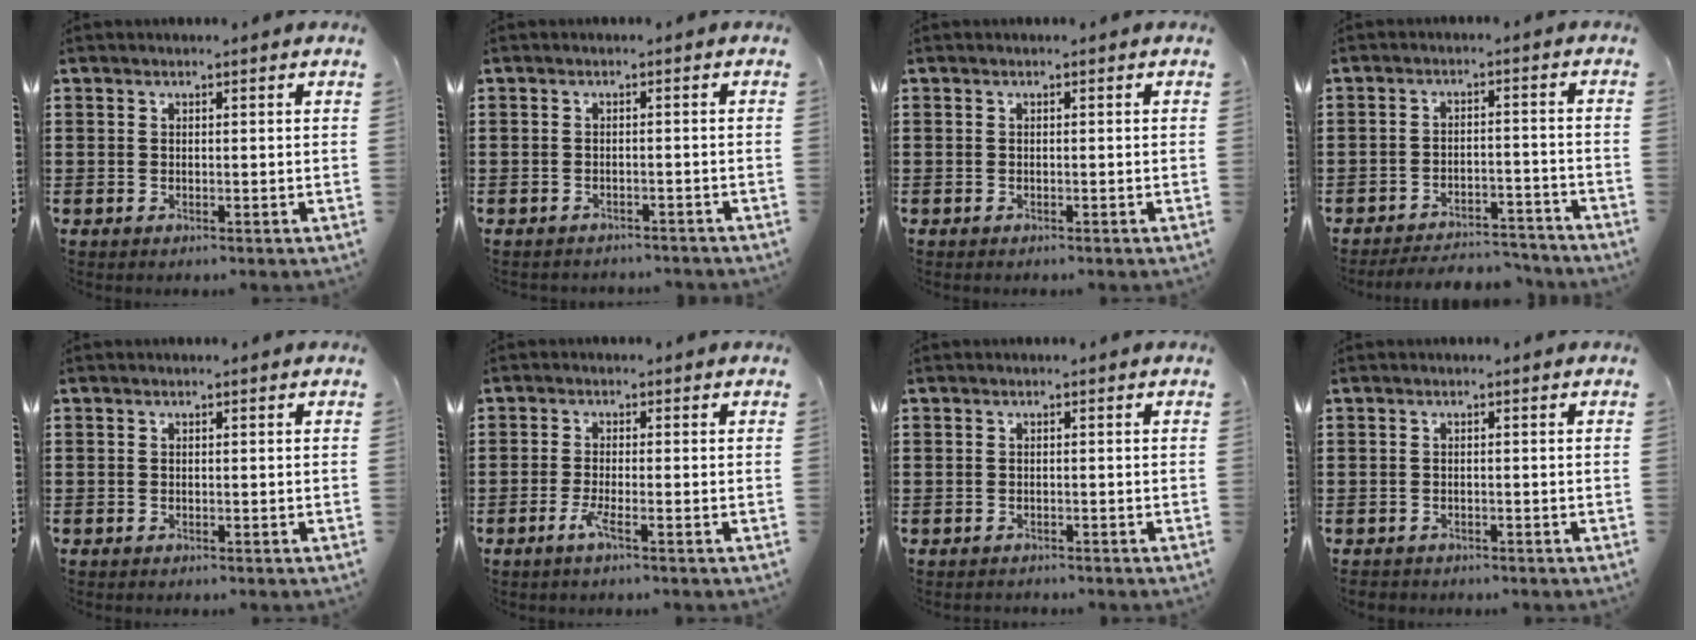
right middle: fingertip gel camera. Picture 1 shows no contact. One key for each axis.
{"total": 1.3, "fx": -1.3, "fy": 0.1, "fz": -0.1, "tx": -0.005, "ty": -0.001, "tz": -0.028}
{"total": 0.0}
{"total": 4.4, "fx": -4.4, "fy": 0.5, "fz": 0.3, "tx": -0.014, "ty": 0.003, "tz": -0.093}
{"total": 0.0}
{"total": 2.7, "fx": -1.4, "fy": -0.1, "fz": 2.3, "tx": -0.055, "ty": -0.011, "tz": -0.031}
{"total": 0.9, "fx": -0.8, "fy": 0.2, "fz": -0.2, "tx": 0.001, "ty": 0.002, "tz": -0.019}
{"total": 0.9, "fx": -0.8, "fy": 0.3, "fz": -0.1, "tx": -0.003, "ty": 0.000, "tz": -0.018}